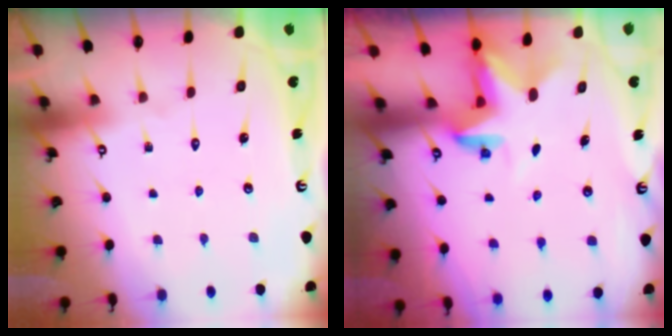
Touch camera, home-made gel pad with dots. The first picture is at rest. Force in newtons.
{"total": 3.0, "press": 3.0, "slide": 0.2}